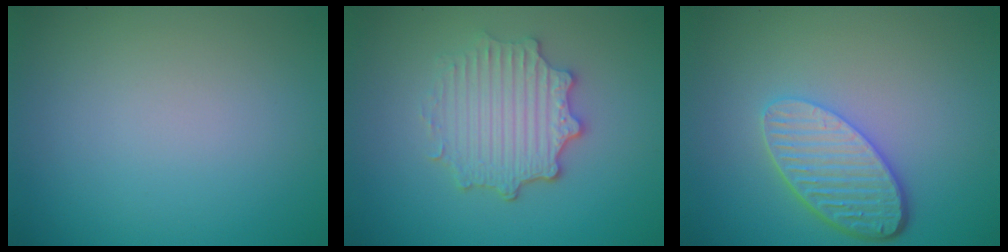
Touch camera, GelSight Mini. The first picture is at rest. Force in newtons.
{"total": 4.4, "press": 3.6, "slide": 2.4}
{"total": 5.1, "press": 3.8, "slide": 3.4}